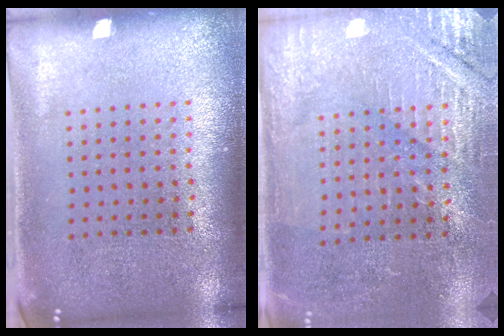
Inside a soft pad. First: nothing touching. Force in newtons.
{"total": 2.8, "press": 2.8, "slide": 0.4}